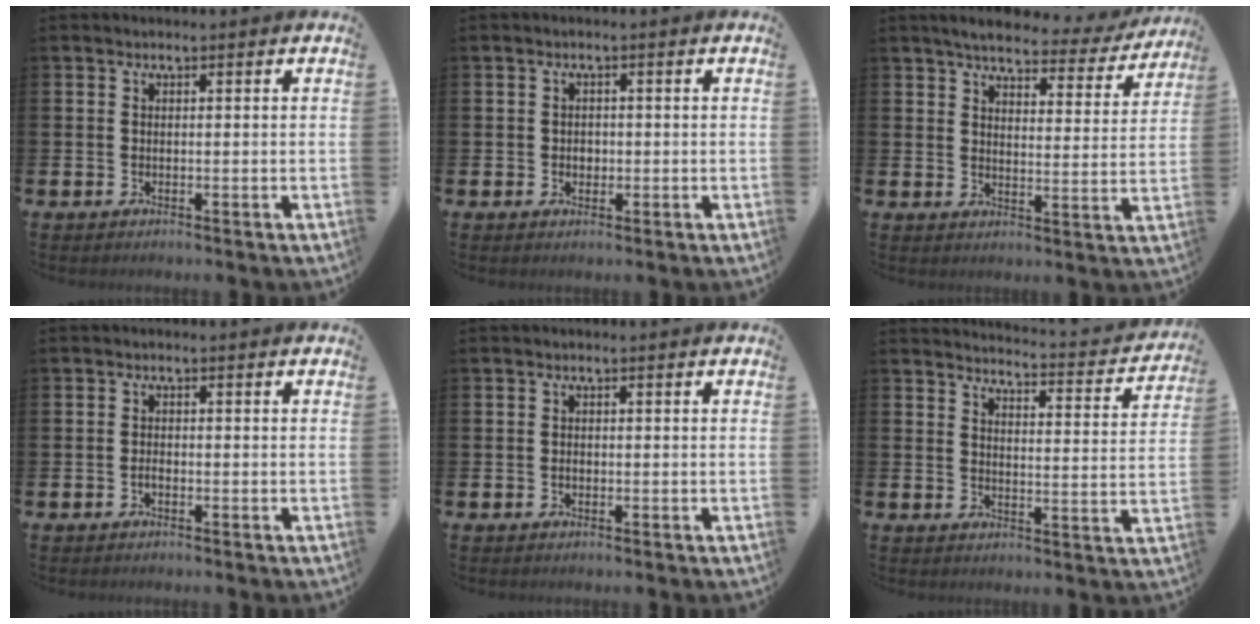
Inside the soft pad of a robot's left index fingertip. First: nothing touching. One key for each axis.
{"total": 1.4, "fx": -0.1, "fy": 1.2, "fz": 0.7, "tx": -0.001, "ty": 0.004, "tz": -0.006}
{"total": 4.9, "fx": 4.5, "fy": 1.2, "fz": 1.6, "tx": -0.037, "ty": -0.030, "tz": 0.070}
{"total": 0.9, "fx": -0.5, "fy": 0.4, "fz": 0.6, "tx": -0.015, "ty": -0.001, "tz": -0.009}
{"total": 0.6, "fx": -0.2, "fy": 0.5, "fz": 0.3, "tx": -0.002, "ty": 0.000, "tz": -0.007}
{"total": 3.3, "fx": 3.3, "fy": 0.1, "fz": 0.5, "tx": -0.012, "ty": -0.041, "tz": 0.048}